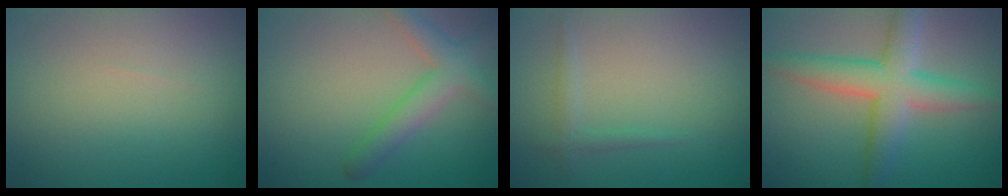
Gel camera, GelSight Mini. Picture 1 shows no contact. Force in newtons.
{"total": 3.6, "press": 3.6, "slide": 0.2}
{"total": 1.1, "press": 1.1, "slide": 0.1}
{"total": 5.0, "press": 5.0, "slide": 0.3}